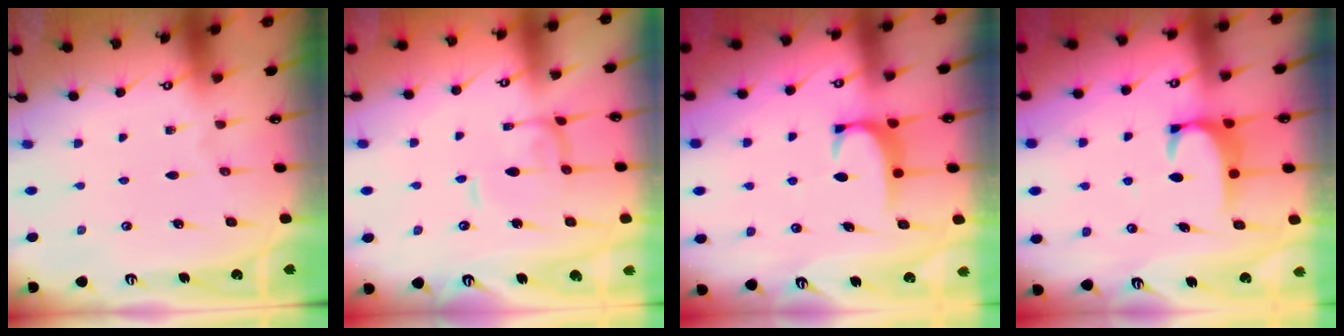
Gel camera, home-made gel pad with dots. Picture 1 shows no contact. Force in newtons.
{"total": 0.5, "press": 0.3, "slide": 0.4}
{"total": 1.7, "press": 1.6, "slide": 0.5}
{"total": 2.4, "press": 2.3, "slide": 0.7}